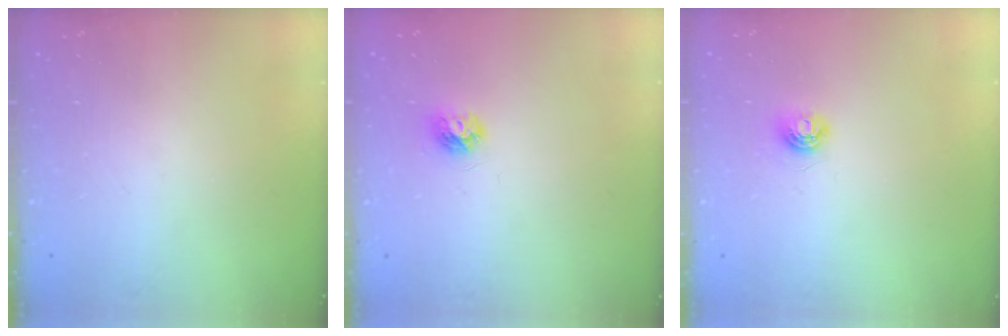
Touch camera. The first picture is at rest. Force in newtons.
{"total": 5.9, "press": 5.9, "slide": 0.5}
{"total": 5.0, "press": 4.9, "slide": 0.6}